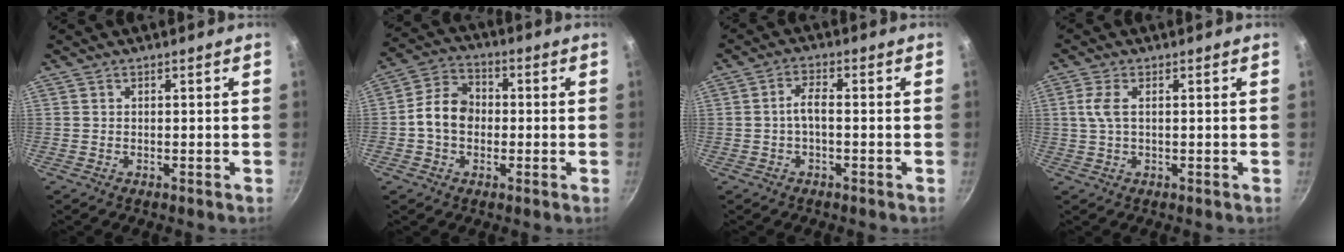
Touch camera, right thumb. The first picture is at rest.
{"total": 8.6, "force": [-0.7, 6.6, 5.4], "torque": [-0.073, 0.025, -0.029]}
{"total": 3.5, "force": [-0.6, 1.5, 3.1], "torque": [-0.065, 0.020, -0.016]}
{"total": 3.6, "force": [0.6, 1.6, 3.1], "torque": [-0.074, 0.006, 0.012]}